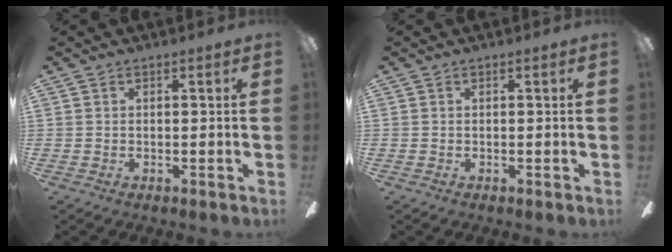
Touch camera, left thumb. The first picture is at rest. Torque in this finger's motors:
{"motor_torque": [0.00, 0.00, -0.02, 0.02, 0.00]}